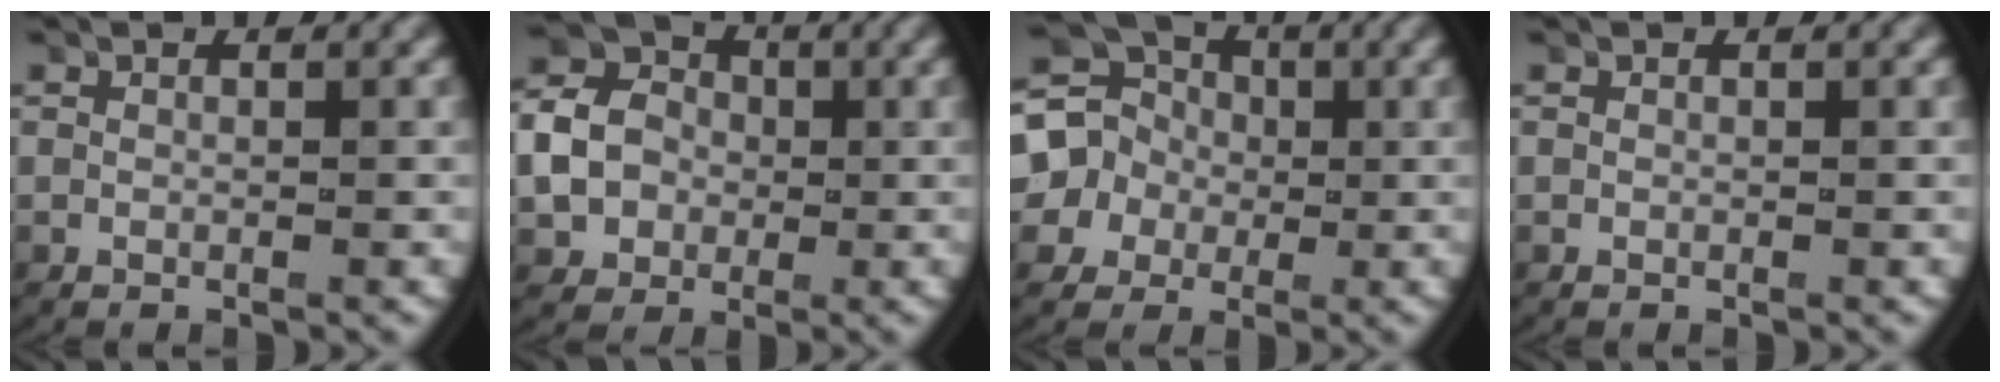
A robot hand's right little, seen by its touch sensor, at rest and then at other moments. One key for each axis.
{"total": 6.4, "fx": 0.0, "fy": 5.7, "fz": 3.1, "tx": -0.069, "ty": -0.007, "tz": -0.001}
{"total": 11.4, "fx": 0.9, "fy": 10.5, "fz": 4.4, "tx": -0.113, "ty": -0.019, "tz": 0.004}
{"total": 0.0}